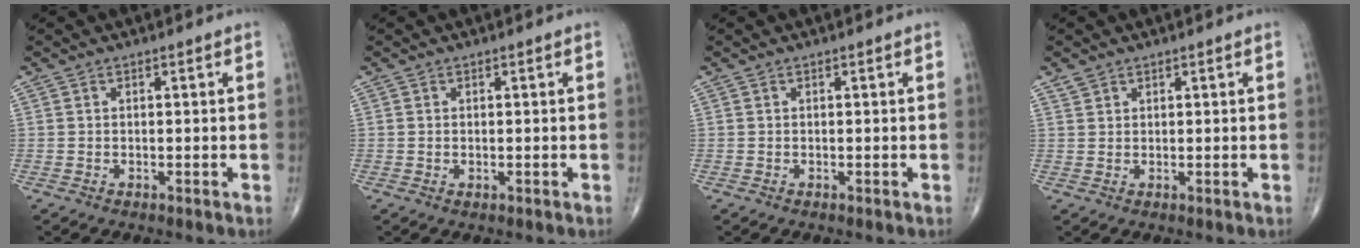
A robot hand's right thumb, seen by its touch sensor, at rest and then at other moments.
{"total": 0.5, "force": [0.0, 0.3, 0.4], "torque": [-0.010, -0.003, 0.002]}
{"total": 0.0}
{"total": 1.6, "force": [1.2, 1.0, 0.4], "torque": [0.000, 0.000, 0.022]}